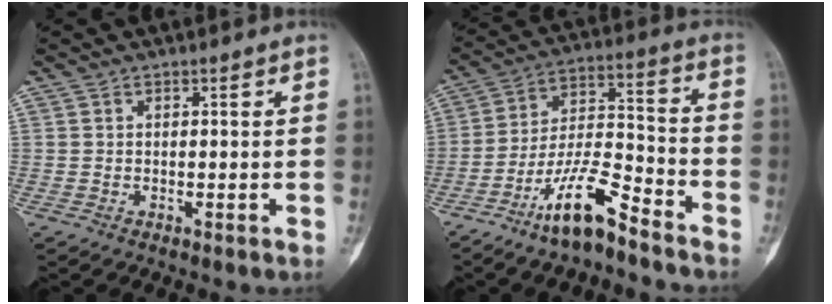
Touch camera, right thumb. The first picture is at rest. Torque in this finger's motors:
{"motor_torque": [1.67, -0.02, 0.96, -1.19, 0.32]}